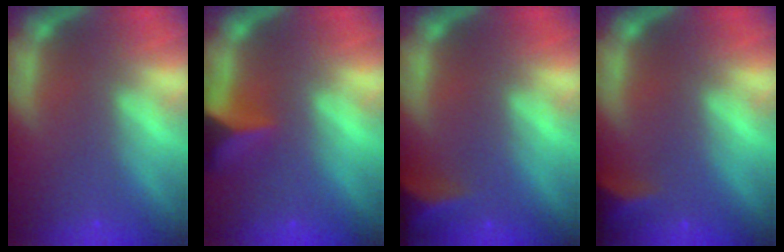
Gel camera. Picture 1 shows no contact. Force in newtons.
{"total": 5.0}
{"total": 6.0}
{"total": 4.0}